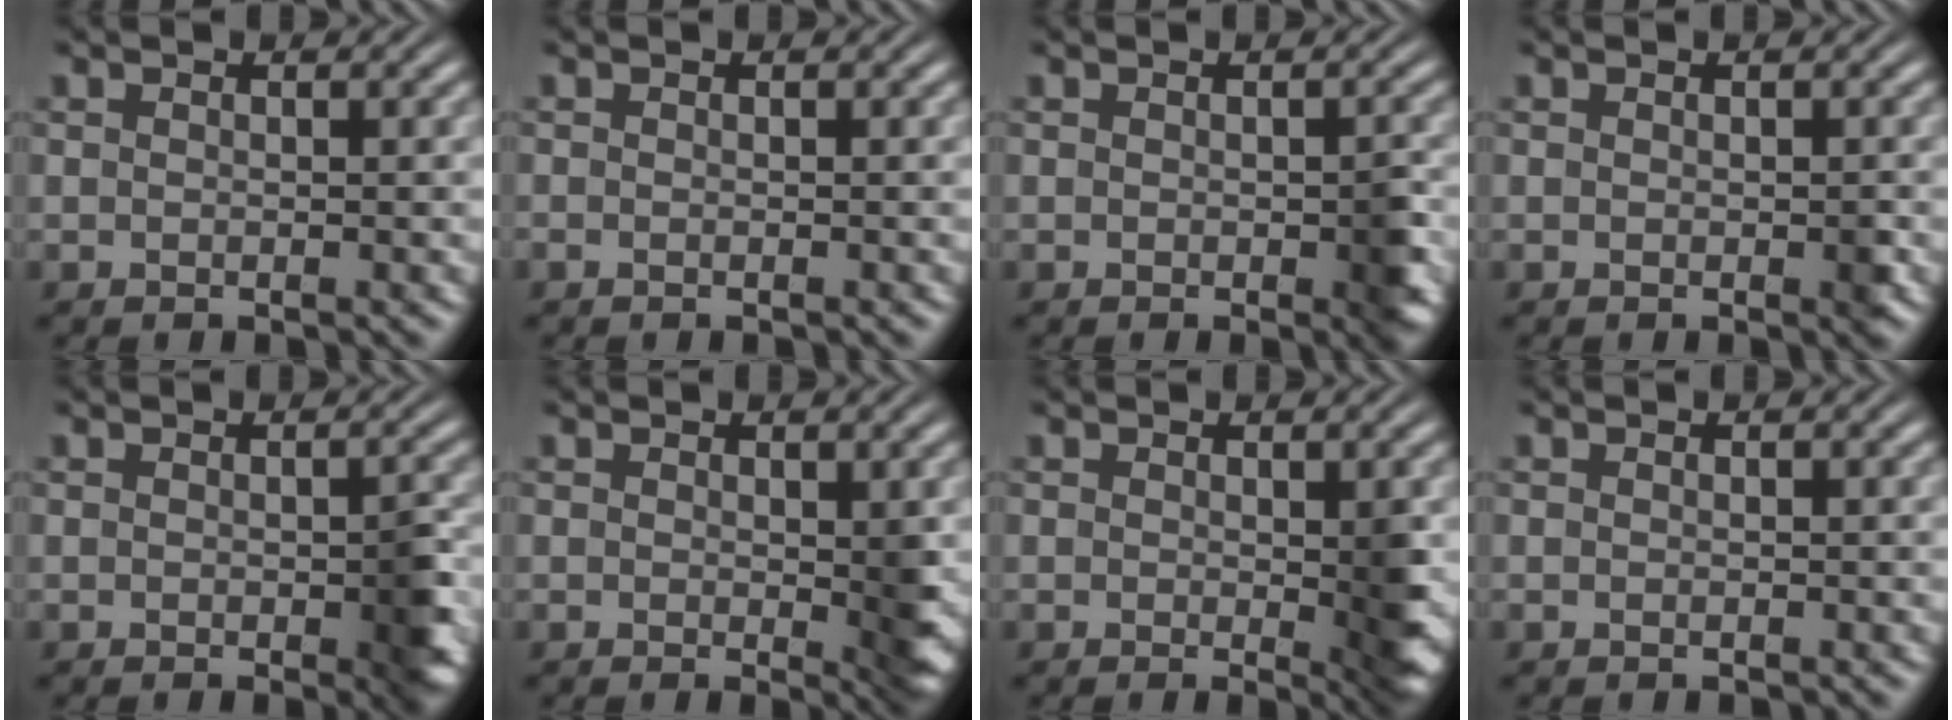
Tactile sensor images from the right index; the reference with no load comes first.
{"total": 0.5, "force": [-0.4, 0.3, 0.2], "torque": [-0.008, -0.005, -0.004]}
{"total": 2.1, "force": [-0.6, 0.9, 1.8], "torque": [-0.019, -0.005, -0.011]}
{"total": 0.6, "force": [-0.2, 0.2, 0.5], "torque": [-0.003, -0.001, -0.004]}
{"total": 2.9, "force": [-0.7, 1.3, 2.5], "torque": [-0.029, -0.007, -0.012]}
{"total": 2.2, "force": [0.0, 0.7, 2.1], "torque": [-0.022, -0.014, 0.004]}
{"total": 2.8, "force": [-0.2, 0.8, 2.7], "torque": [-0.031, -0.015, -0.001]}
{"total": 0.0}